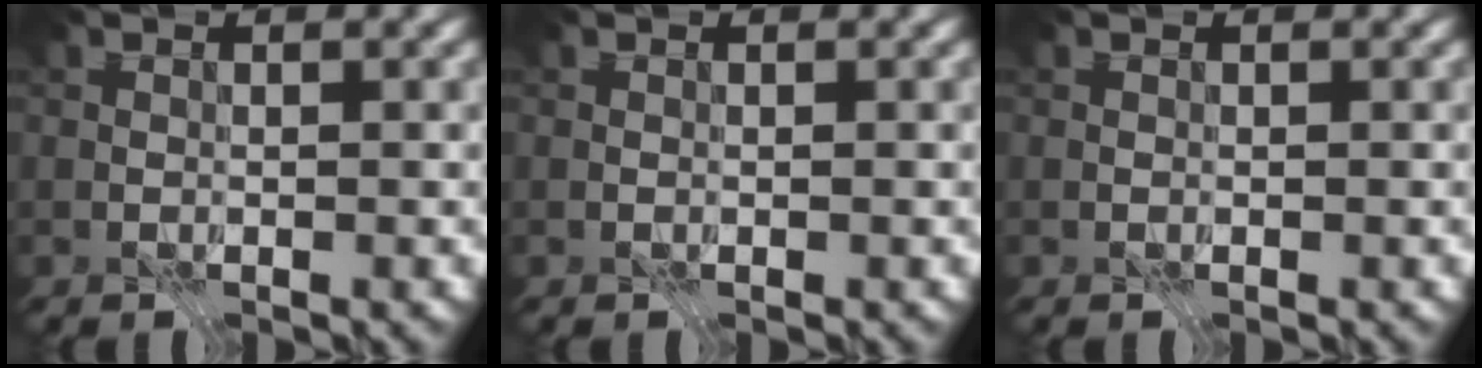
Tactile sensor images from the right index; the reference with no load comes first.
{"total": 0.0}
{"total": 0.0}